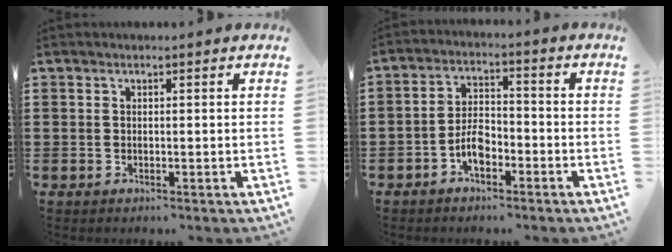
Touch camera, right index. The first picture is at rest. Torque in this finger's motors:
{"motor_torque": [2.14, 0.00, 0.26, 0.08]}